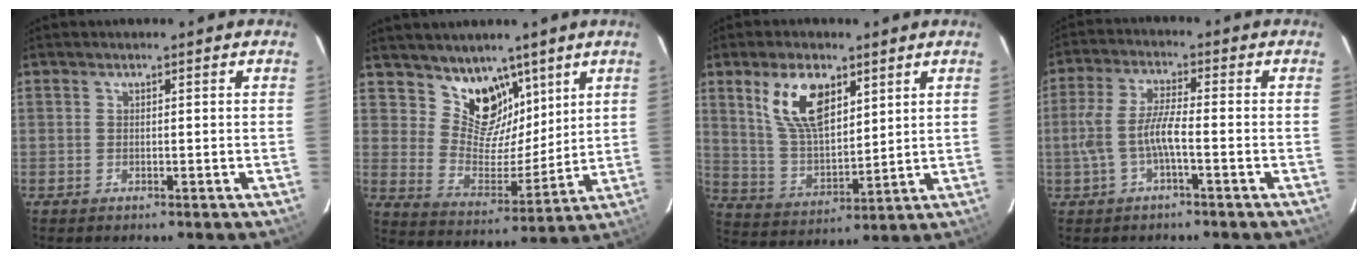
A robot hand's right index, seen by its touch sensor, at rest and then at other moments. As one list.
[{"total": 11.6, "force": [7.9, 7.4, 4.1], "torque": [-0.067, -0.013, 0.149]}, {"total": 12.3, "force": [6.1, 6.1, 8.8], "torque": [-0.168, 0.012, 0.128]}, {"total": 6.4, "force": [-2.0, 1.0, 6.0], "torque": [-0.130, 0.007, -0.034]}]